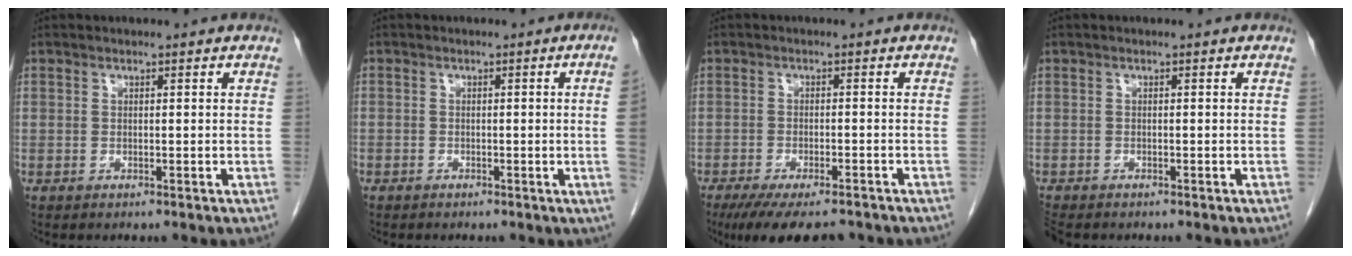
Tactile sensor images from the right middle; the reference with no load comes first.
{"total": 2.4, "force": [-0.4, -0.8, 2.3], "torque": [-0.024, -0.001, -0.006]}
{"total": 10.9, "force": [-8.9, 2.7, 5.7], "torque": [-0.083, -0.014, -0.131]}
{"total": 2.2, "force": [-2.0, 0.7, 0.7], "torque": [-0.018, -0.007, -0.033]}